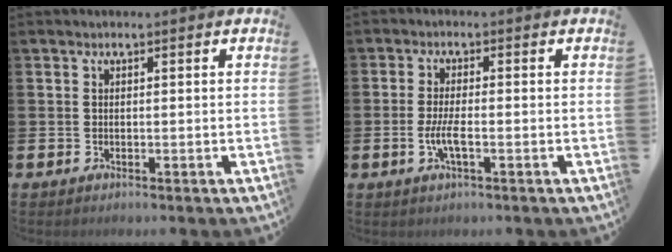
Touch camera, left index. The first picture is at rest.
{"total": 3.2, "force": [-0.9, 0.7, 3.0], "torque": [-0.064, 0.001, -0.019]}